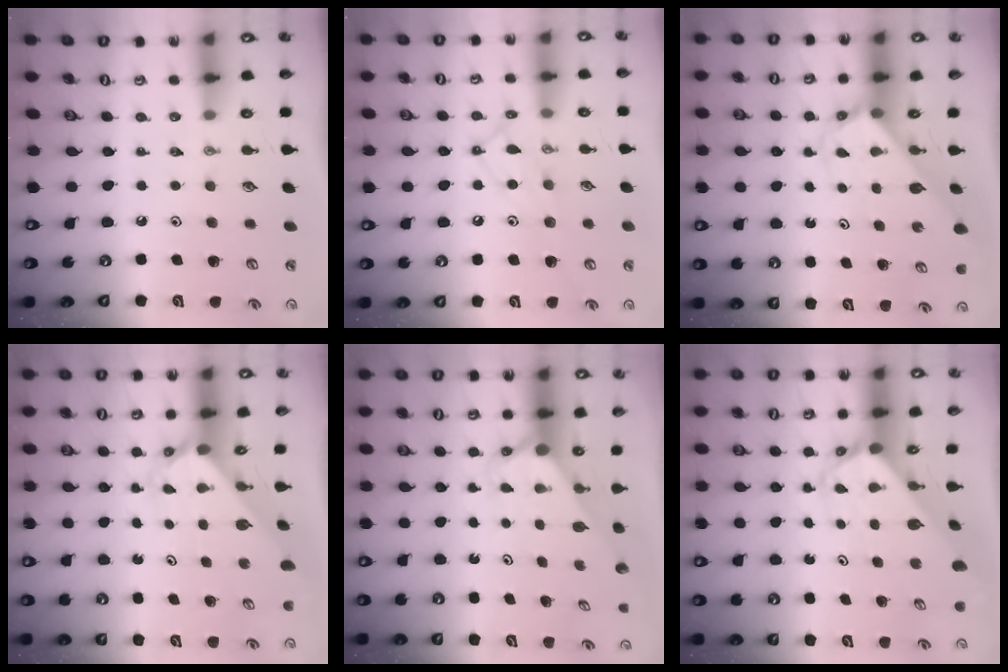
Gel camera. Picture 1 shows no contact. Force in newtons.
{"total": 12.9, "press": 12.9, "slide": 0.9}
{"total": 3.0, "press": 3.0, "slide": 0.1}
{"total": 2.2, "press": 2.2, "slide": 0.2}
{"total": 2.9, "press": 2.9, "slide": 0.0}
{"total": 2.8, "press": 2.8, "slide": 0.3}